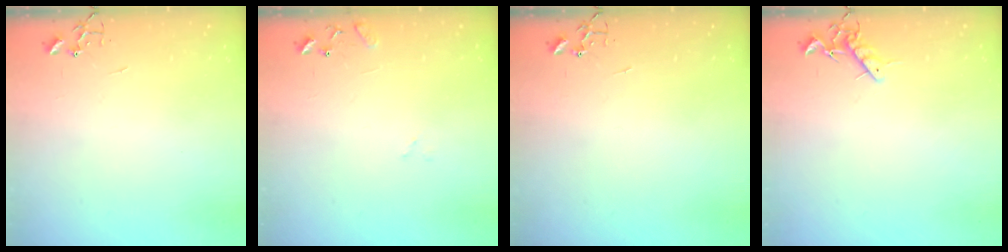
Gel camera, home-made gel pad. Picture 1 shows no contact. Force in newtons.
{"total": 9.5, "press": 9.5, "slide": 0.9}
{"total": 0.0}
{"total": 7.4, "press": 7.4, "slide": 0.9}